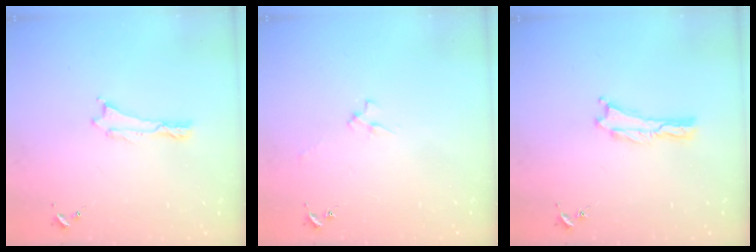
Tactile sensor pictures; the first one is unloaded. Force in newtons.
{"total": 2.4, "press": 2.4, "slide": 0.3}
{"total": 0.0}